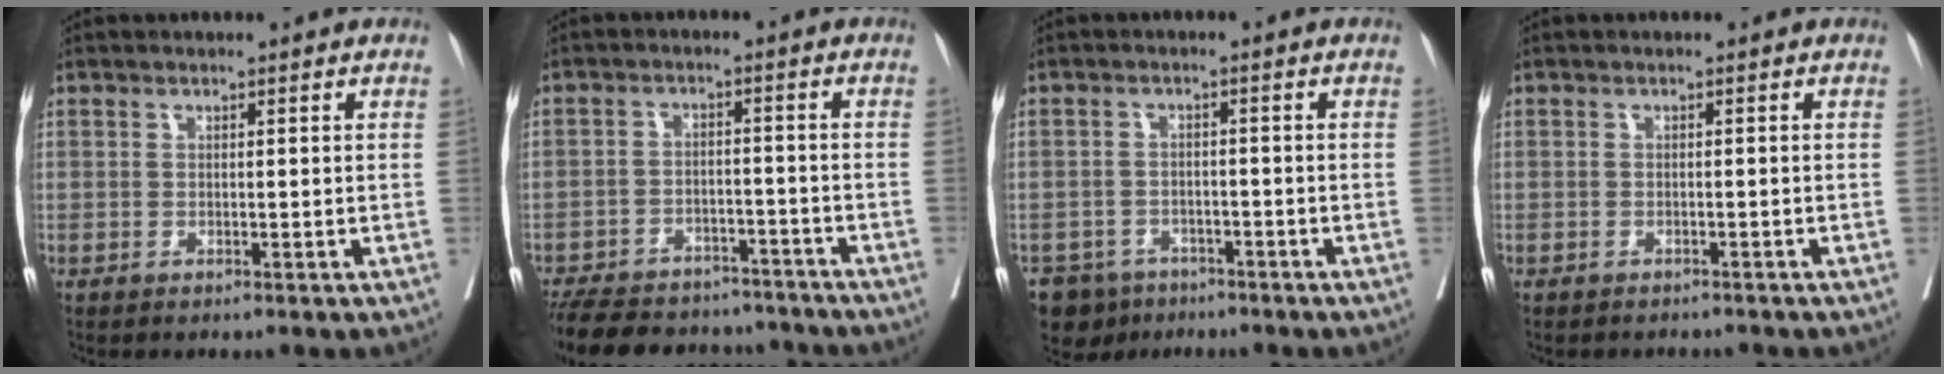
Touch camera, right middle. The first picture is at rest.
{"total": 18.1, "force": [-15.7, 6.8, 5.9], "torque": [-0.146, -0.003, -0.218]}
{"total": 7.0, "force": [-5.4, 4.3, 1.1], "torque": [-0.015, -0.001, -0.085]}
{"total": 3.1, "force": [-2.9, 0.9, 0.7], "torque": [-0.014, -0.001, -0.036]}